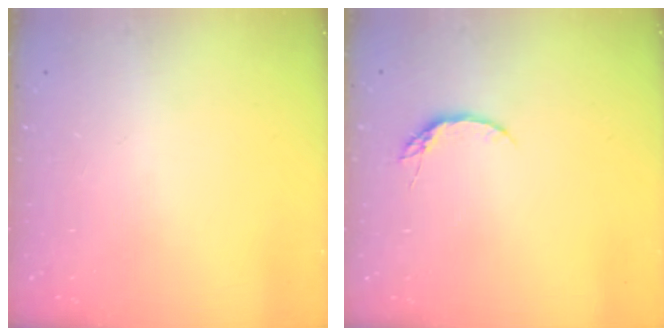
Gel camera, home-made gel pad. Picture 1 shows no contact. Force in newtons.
{"total": 4.3, "press": 4.3, "slide": 0.5}